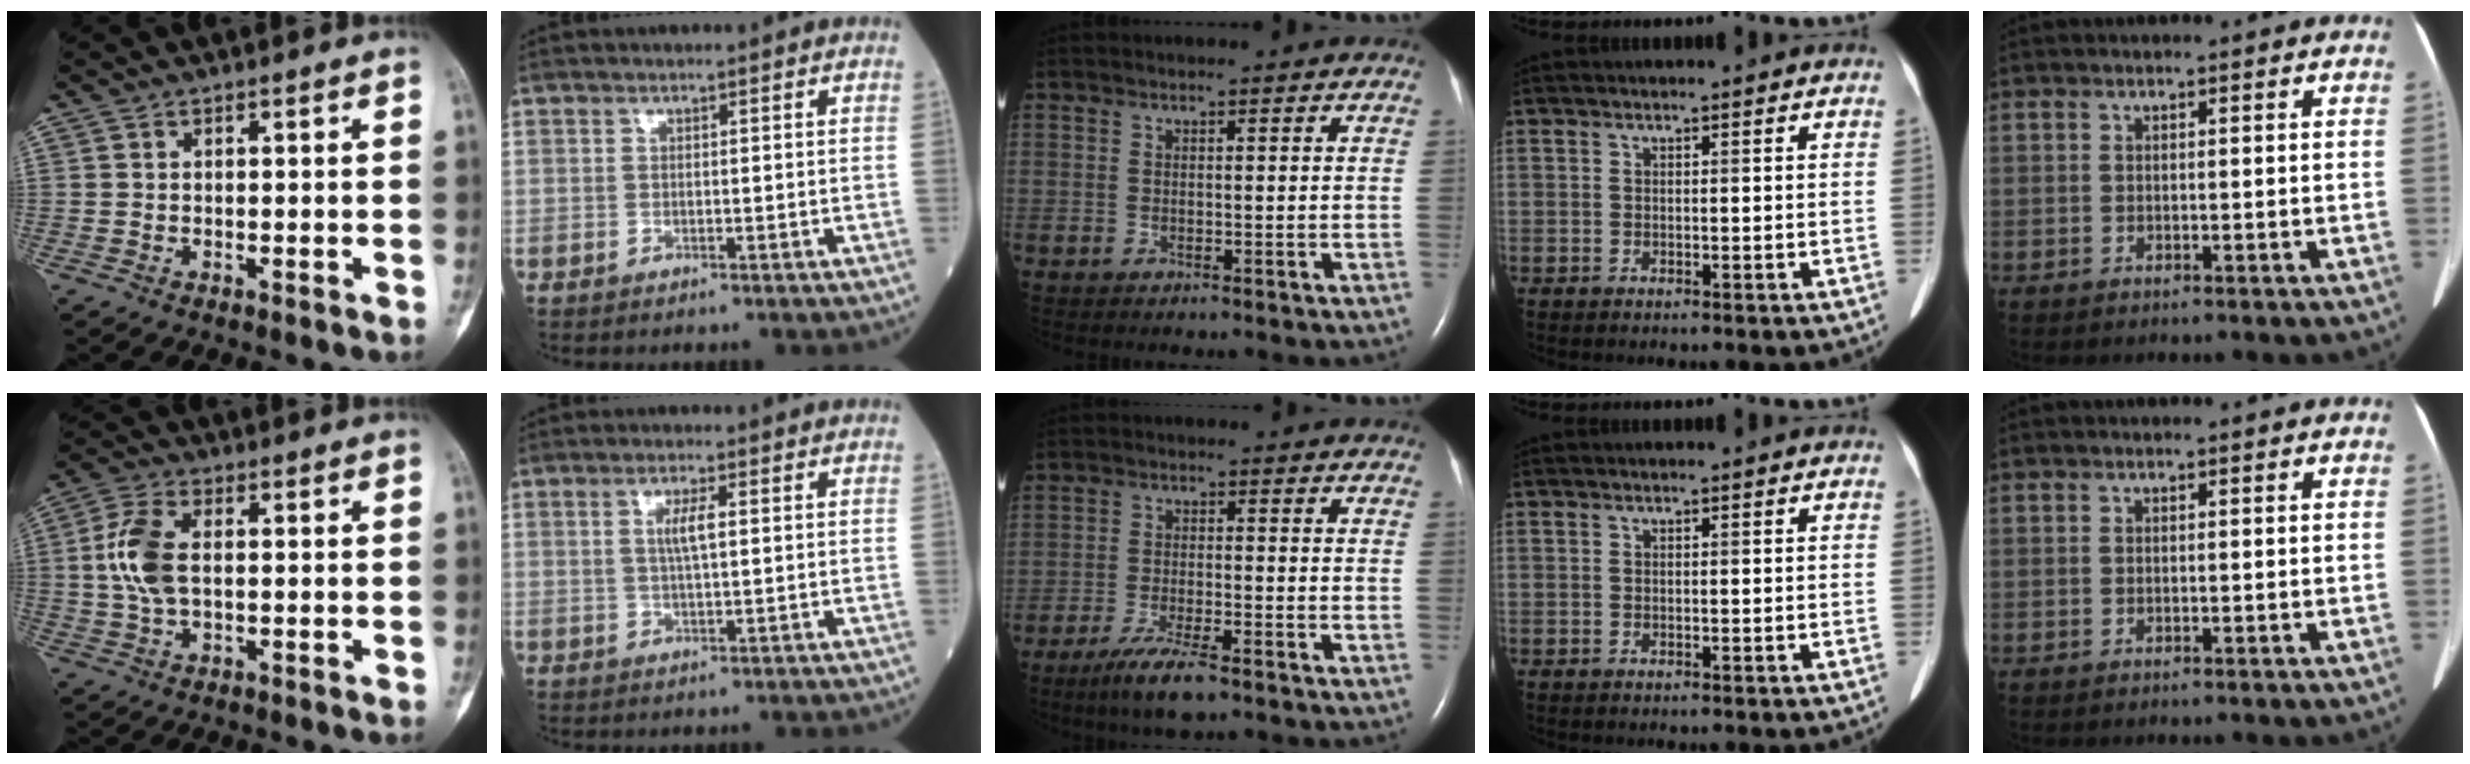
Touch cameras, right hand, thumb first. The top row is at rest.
{"thumb": {"total": 8.3, "force": [0.5, 4.4, 6.9], "torque": [-0.158, 0.010, 0.009]}, "index": {"total": 3.2, "force": [0.7, 0.4, 3.1], "torque": [-0.062, 0.000, 0.013]}, "middle": {"total": 6.8, "force": [-4.8, 0.9, 4.7], "torque": [-0.097, -0.015, -0.083]}}